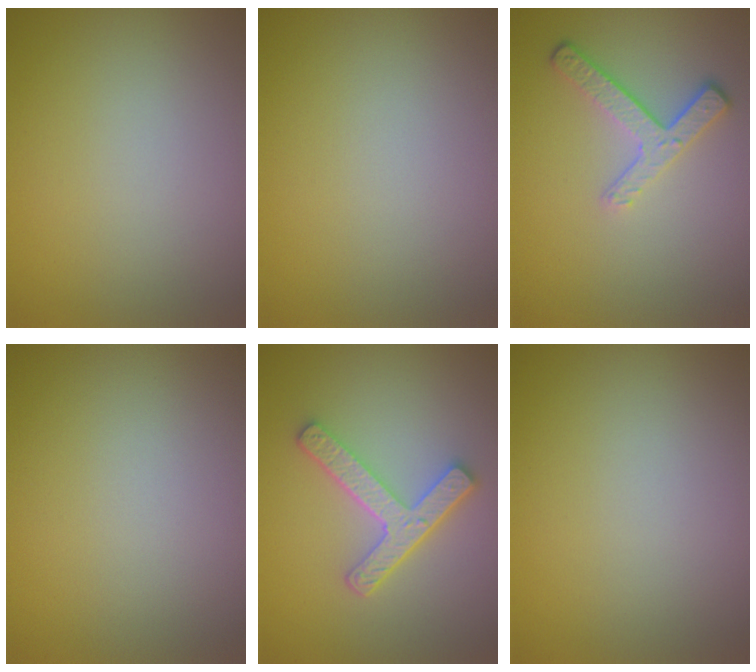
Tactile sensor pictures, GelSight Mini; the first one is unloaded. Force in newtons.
{"total": 0.0}
{"total": 3.4, "press": 2.6, "slide": 2.3}
{"total": 0.0}
{"total": 4.3, "press": 3.3, "slide": 2.7}
{"total": 0.0}